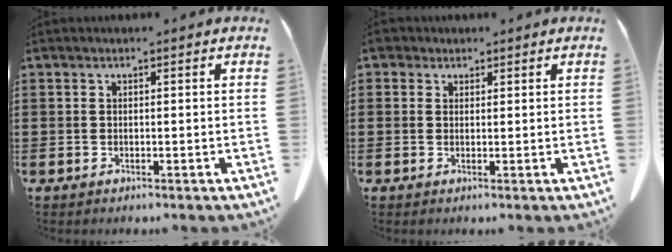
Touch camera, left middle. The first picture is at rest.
{"total": 2.0, "force": [1.5, 1.2, 0.5], "torque": [-0.016, 0.007, 0.030]}